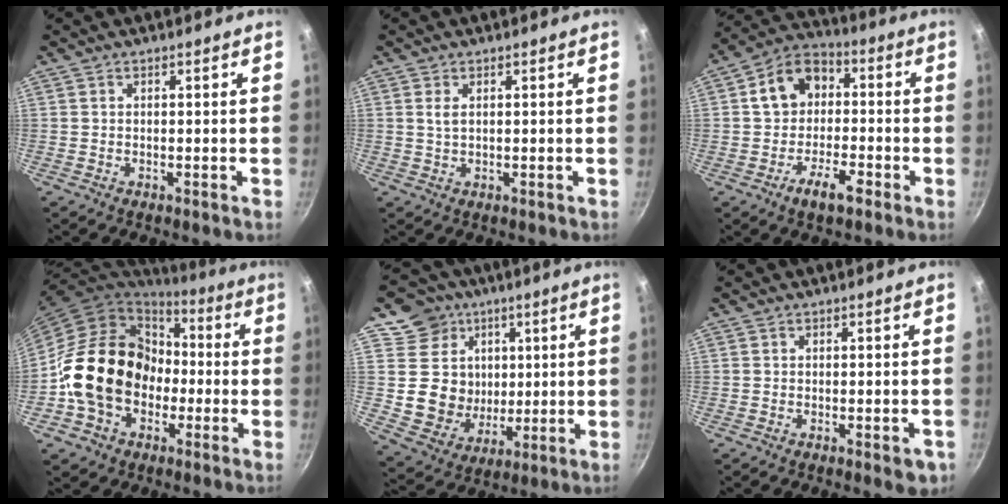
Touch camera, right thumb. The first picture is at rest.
{"total": 1.7, "force": [0.6, 0.9, 1.3], "torque": [-0.026, -0.003, 0.014]}
{"total": 11.5, "force": [-3.3, 8.0, 7.6], "torque": [-0.092, 0.041, -0.075]}
{"total": 19.7, "force": [-2.6, 15.8, 11.4], "torque": [-0.171, 0.051, -0.039]}
{"total": 14.7, "force": [3.8, 13.3, 4.8], "torque": [-0.054, -0.017, 0.073]}
{"total": 3.3, "force": [-1.4, 1.3, 2.6], "torque": [-0.025, 0.003, -0.018]}